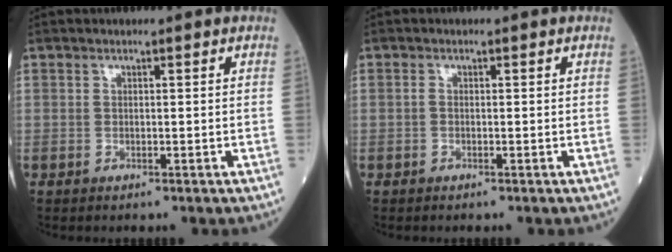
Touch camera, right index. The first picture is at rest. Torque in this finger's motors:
{"motor_torque": [0.04, -0.04, 0.05, 0.02]}